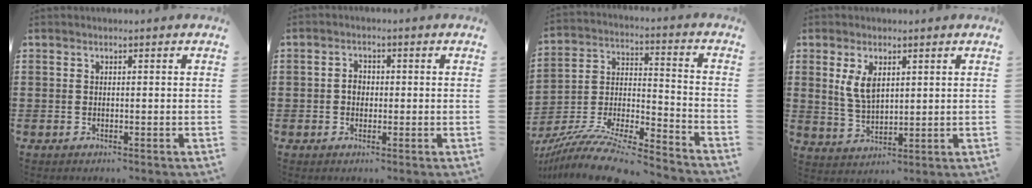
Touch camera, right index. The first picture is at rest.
{"total": 2.0, "force": [-0.2, 1.5, 1.3], "torque": [-0.026, 0.006, -0.006]}
{"total": 11.1, "force": [-10.1, 1.1, 4.5], "torque": [-0.082, 0.013, -0.201]}
{"total": 5.1, "force": [1.9, 2.6, 3.9], "torque": [-0.084, 0.006, 0.034]}